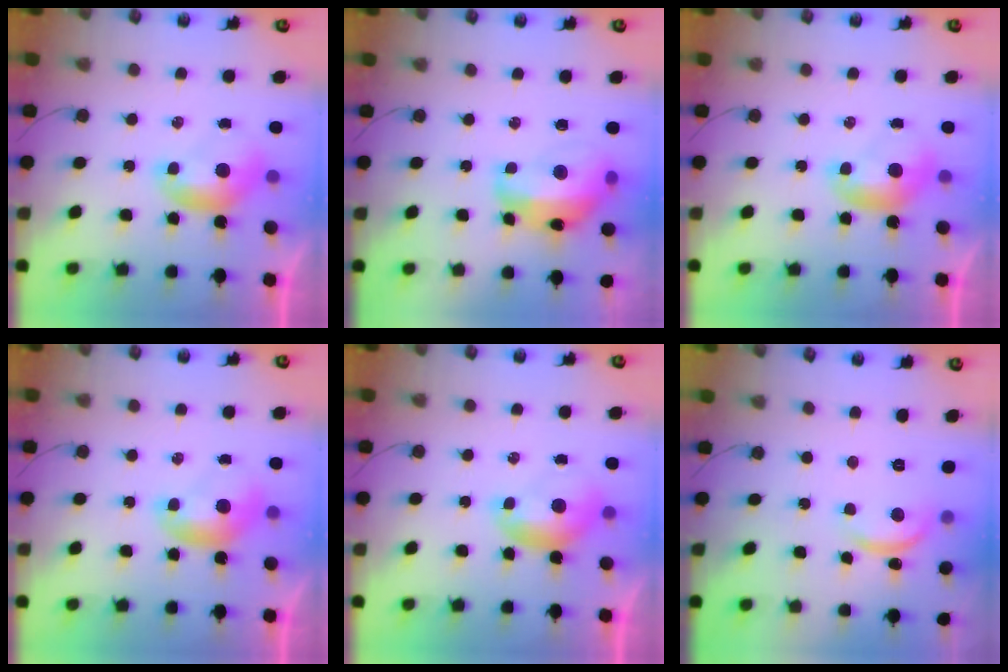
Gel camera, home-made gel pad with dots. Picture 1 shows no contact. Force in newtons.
{"total": 7.6, "press": 7.5, "slide": 1.2}
{"total": 0.0}
{"total": 0.0}
{"total": 0.0}
{"total": 4.1, "press": 4.0, "slide": 0.5}